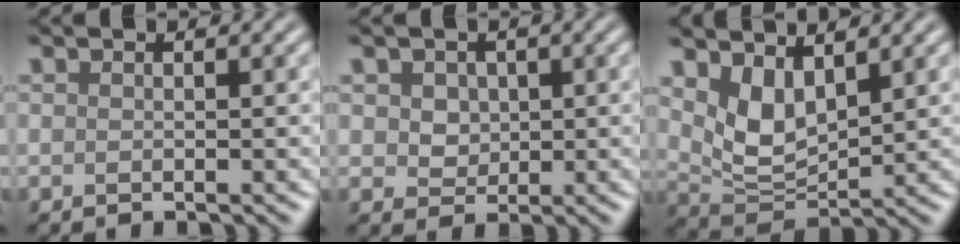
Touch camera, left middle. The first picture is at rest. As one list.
[{"total": 3.3, "force": [1.3, 2.6, 1.6], "torque": [-0.037, 0.007, 0.022]}, {"total": 4.6, "force": [2.2, 2.5, 3.2], "torque": [-0.071, -0.012, 0.047]}]